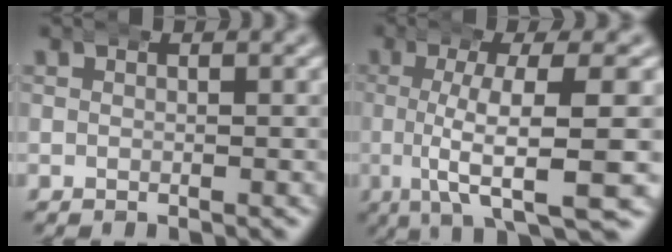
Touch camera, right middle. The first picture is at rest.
{"total": 8.5, "force": [-3.8, 1.9, 7.4], "torque": [-0.124, -0.028, -0.047]}